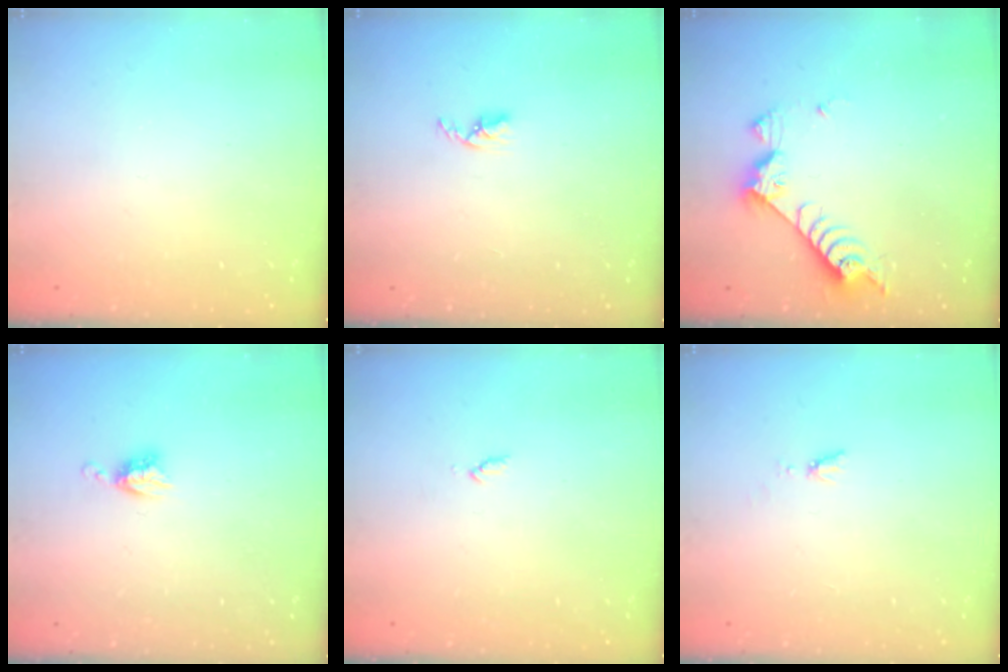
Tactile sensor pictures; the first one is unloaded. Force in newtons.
{"total": 2.5, "press": 2.5, "slide": 0.4}
{"total": 7.9, "press": 7.9, "slide": 0.7}
{"total": 5.3, "press": 5.3, "slide": 0.1}
{"total": 3.0, "press": 3.0, "slide": 0.4}
{"total": 5.7, "press": 5.7, "slide": 0.6}